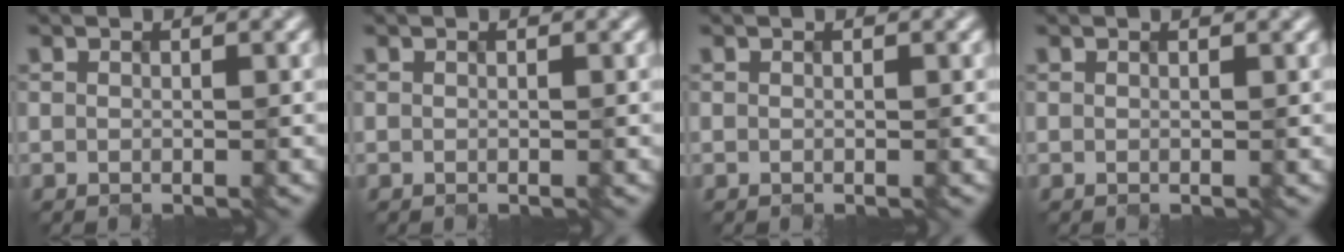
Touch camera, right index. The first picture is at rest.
{"total": 0.0}
{"total": 0.0}
{"total": 1.3, "force": [0.9, 0.7, 0.7], "torque": [0.007, 0.006, -0.008]}